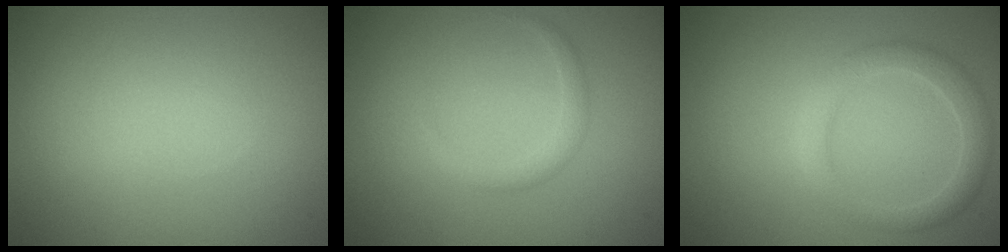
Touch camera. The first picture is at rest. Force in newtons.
{"total": 1.3, "press": 1.3, "slide": 0.1}
{"total": 2.5, "press": 2.5, "slide": 0.1}